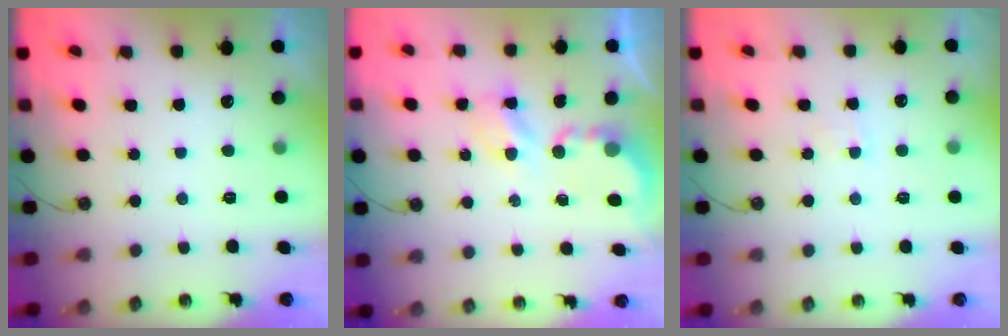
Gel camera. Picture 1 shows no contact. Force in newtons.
{"total": 4.4, "press": 4.3, "slide": 0.2}
{"total": 3.6, "press": 3.5, "slide": 0.5}